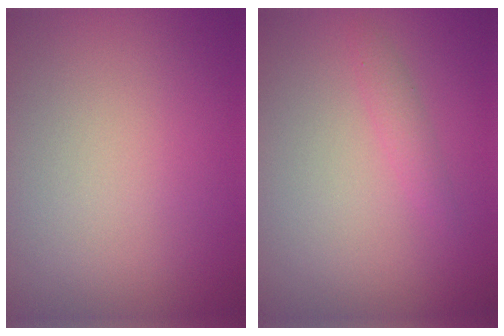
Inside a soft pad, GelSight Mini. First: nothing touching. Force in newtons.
{"total": 1.2, "press": 1.2, "slide": 0.1}